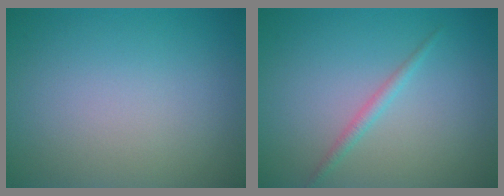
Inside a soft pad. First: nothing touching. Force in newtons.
{"total": 1.2, "press": 1.2, "slide": 0.0}